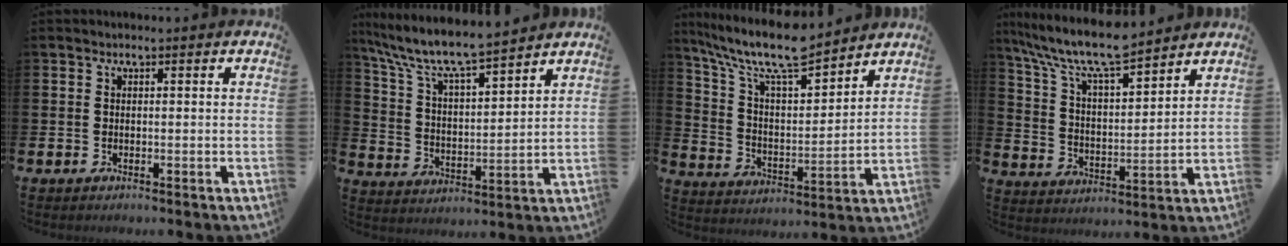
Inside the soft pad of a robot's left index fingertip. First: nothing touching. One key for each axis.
{"total": 8.5, "fx": 7.9, "fy": 0.8, "fz": 3.0, "tx": -0.097, "ty": -0.054, "tz": 0.136}
{"total": 11.1, "fx": 9.8, "fy": 2.2, "fz": 4.7, "tx": -0.127, "ty": -0.058, "tz": 0.172}
{"total": 10.0, "fx": 8.8, "fy": 1.6, "fz": 4.3, "tx": -0.122, "ty": -0.048, "tz": 0.156}